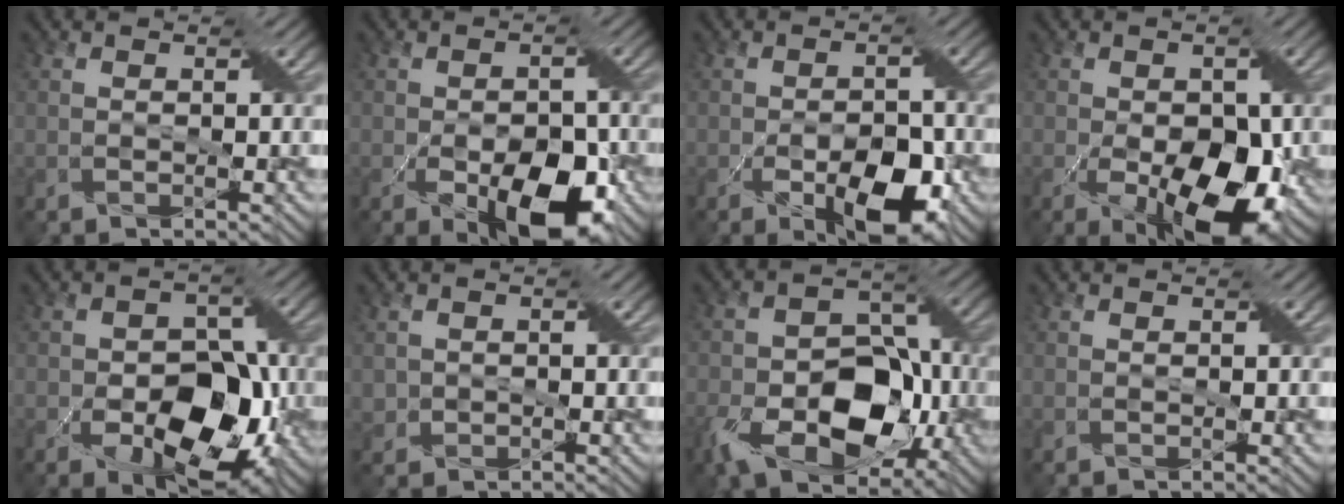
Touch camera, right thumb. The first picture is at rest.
{"total": 9.2, "force": [-4.0, 4.5, 6.9], "torque": [-0.117, -0.022, -0.052]}
{"total": 7.7, "force": [-3.4, 3.6, 5.8], "torque": [-0.095, -0.013, -0.047]}
{"total": 10.3, "force": [-3.1, 5.4, 8.2], "torque": [-0.134, -0.028, -0.040]}
{"total": 11.2, "force": [-4.0, 6.8, 8.0], "torque": [-0.115, -0.013, -0.058]}
{"total": 1.9, "force": [0.0, 1.9, 0.4], "torque": [-0.018, -0.004, 0.000]}
{"total": 13.4, "force": [-4.9, 8.4, 9.3], "torque": [-0.167, -0.024, -0.087]}
{"total": 0.0}